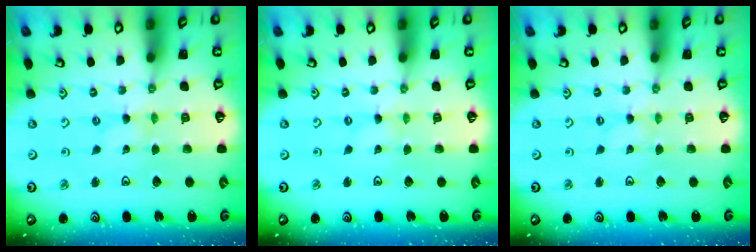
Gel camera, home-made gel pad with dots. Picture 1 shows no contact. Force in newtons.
{"total": 0.0}
{"total": 0.0}